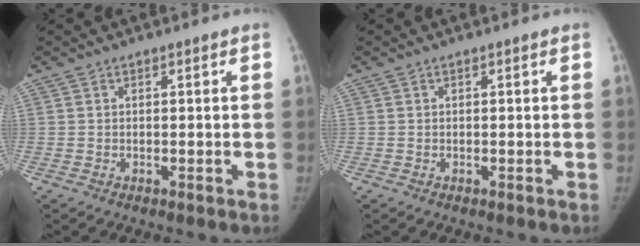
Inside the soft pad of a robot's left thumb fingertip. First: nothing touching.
{"total": 0.0}